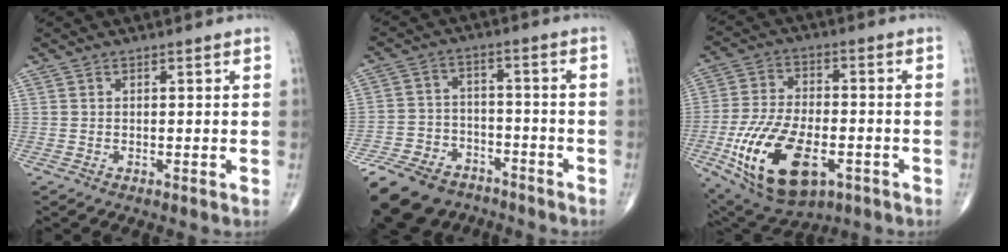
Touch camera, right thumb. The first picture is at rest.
{"total": 19.4, "force": [-14.4, 10.8, 7.2], "torque": [-0.173, 0.043, -0.230]}
{"total": 19.5, "force": [-6.8, 10.2, 15.2], "torque": [-0.280, 0.014, -0.102]}